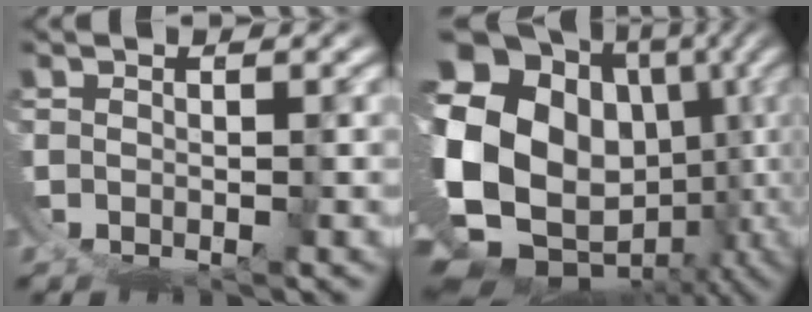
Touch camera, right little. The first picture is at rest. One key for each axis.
{"total": 22.3, "fx": -3.3, "fy": 17.2, "fz": 13.9, "tx": -0.271, "ty": -0.066, "tz": -0.032}